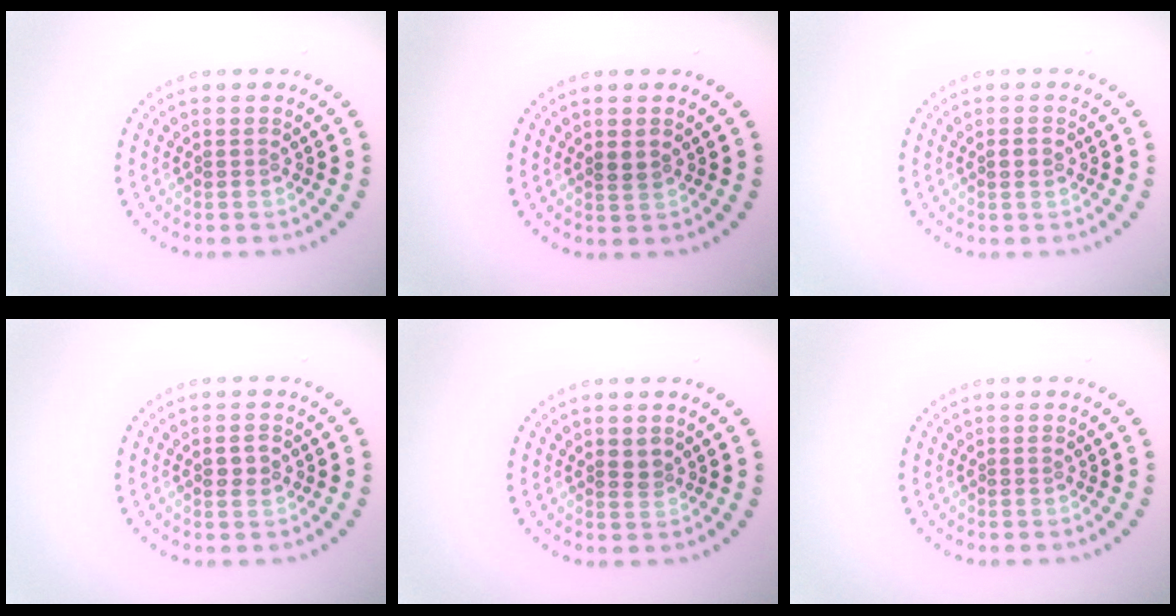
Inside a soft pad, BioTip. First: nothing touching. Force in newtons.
{"total": 0.8, "press": 0.8, "slide": 0.3}
{"total": 1.0, "press": 1.0, "slide": 0.3}
{"total": 1.4, "press": 1.4, "slide": 0.1}
{"total": 1.1, "press": 0.8, "slide": 0.6}
{"total": 0.0}